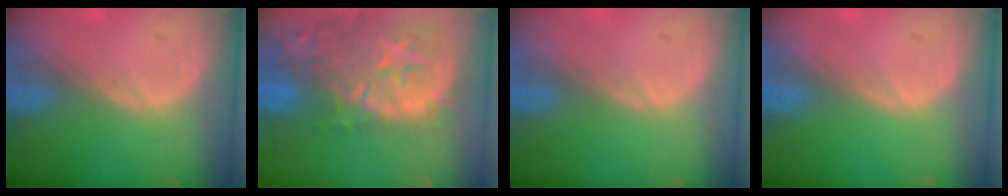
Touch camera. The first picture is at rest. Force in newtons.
{"total": 15.0, "press": 12.0, "slide": 9.1}
{"total": 0.0}
{"total": 0.0}